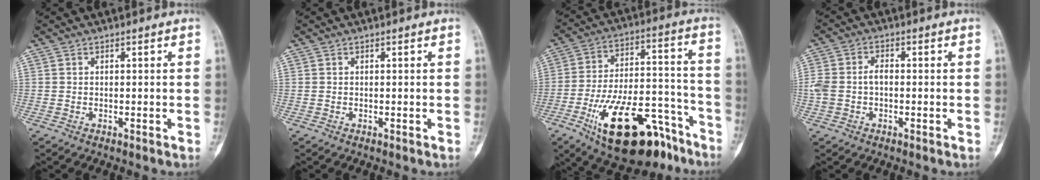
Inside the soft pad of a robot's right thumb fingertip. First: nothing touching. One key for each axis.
{"total": 0.0}
{"total": 24.0, "fx": -14.4, "fy": 10.0, "fz": 16.4, "tx": -0.247, "ty": 0.079, "tz": -0.228}
{"total": 5.5, "fx": -0.6, "fy": 3.7, "fz": 4.0, "tx": -0.098, "ty": 0.022, "tz": -0.011}